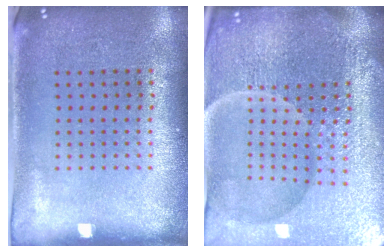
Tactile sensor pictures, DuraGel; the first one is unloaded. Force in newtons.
{"total": 7.0, "press": 6.2, "slide": 3.4}